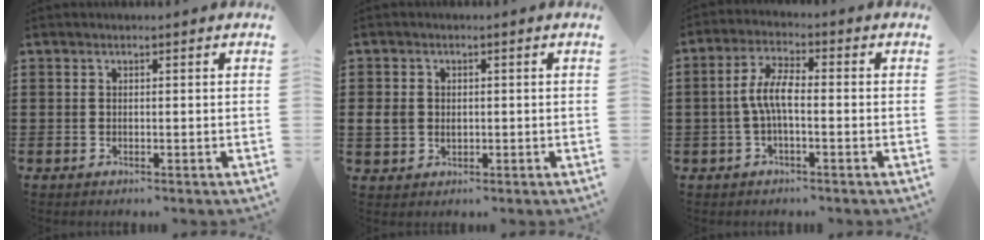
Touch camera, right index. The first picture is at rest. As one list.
[{"total": 2.8, "force": [0.0, 2.4, 1.4], "torque": [-0.048, 0.002, -0.006]}, {"total": 5.7, "force": [-0.9, 1.8, 5.4], "torque": [-0.117, 0.000, -0.023]}]